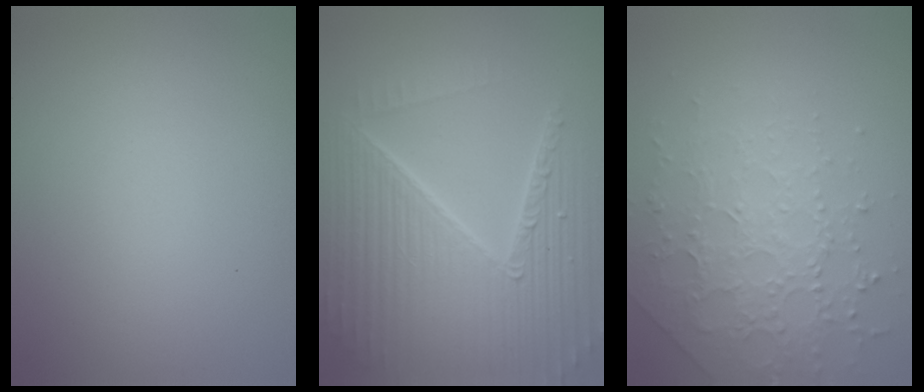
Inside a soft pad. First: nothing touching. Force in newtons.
{"total": 10.0, "press": 6.4, "slide": 7.8}
{"total": 3.7, "press": 3.5, "slide": 1.1}